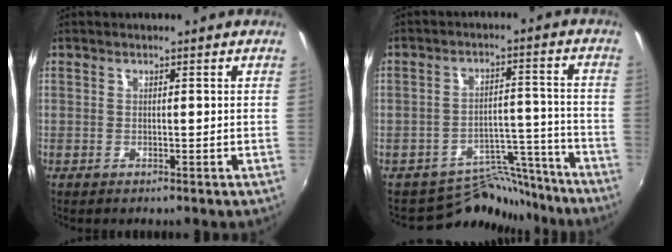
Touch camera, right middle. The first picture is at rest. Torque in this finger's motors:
{"motor_torque": [-0.42, -0.13, -0.09, -0.03]}